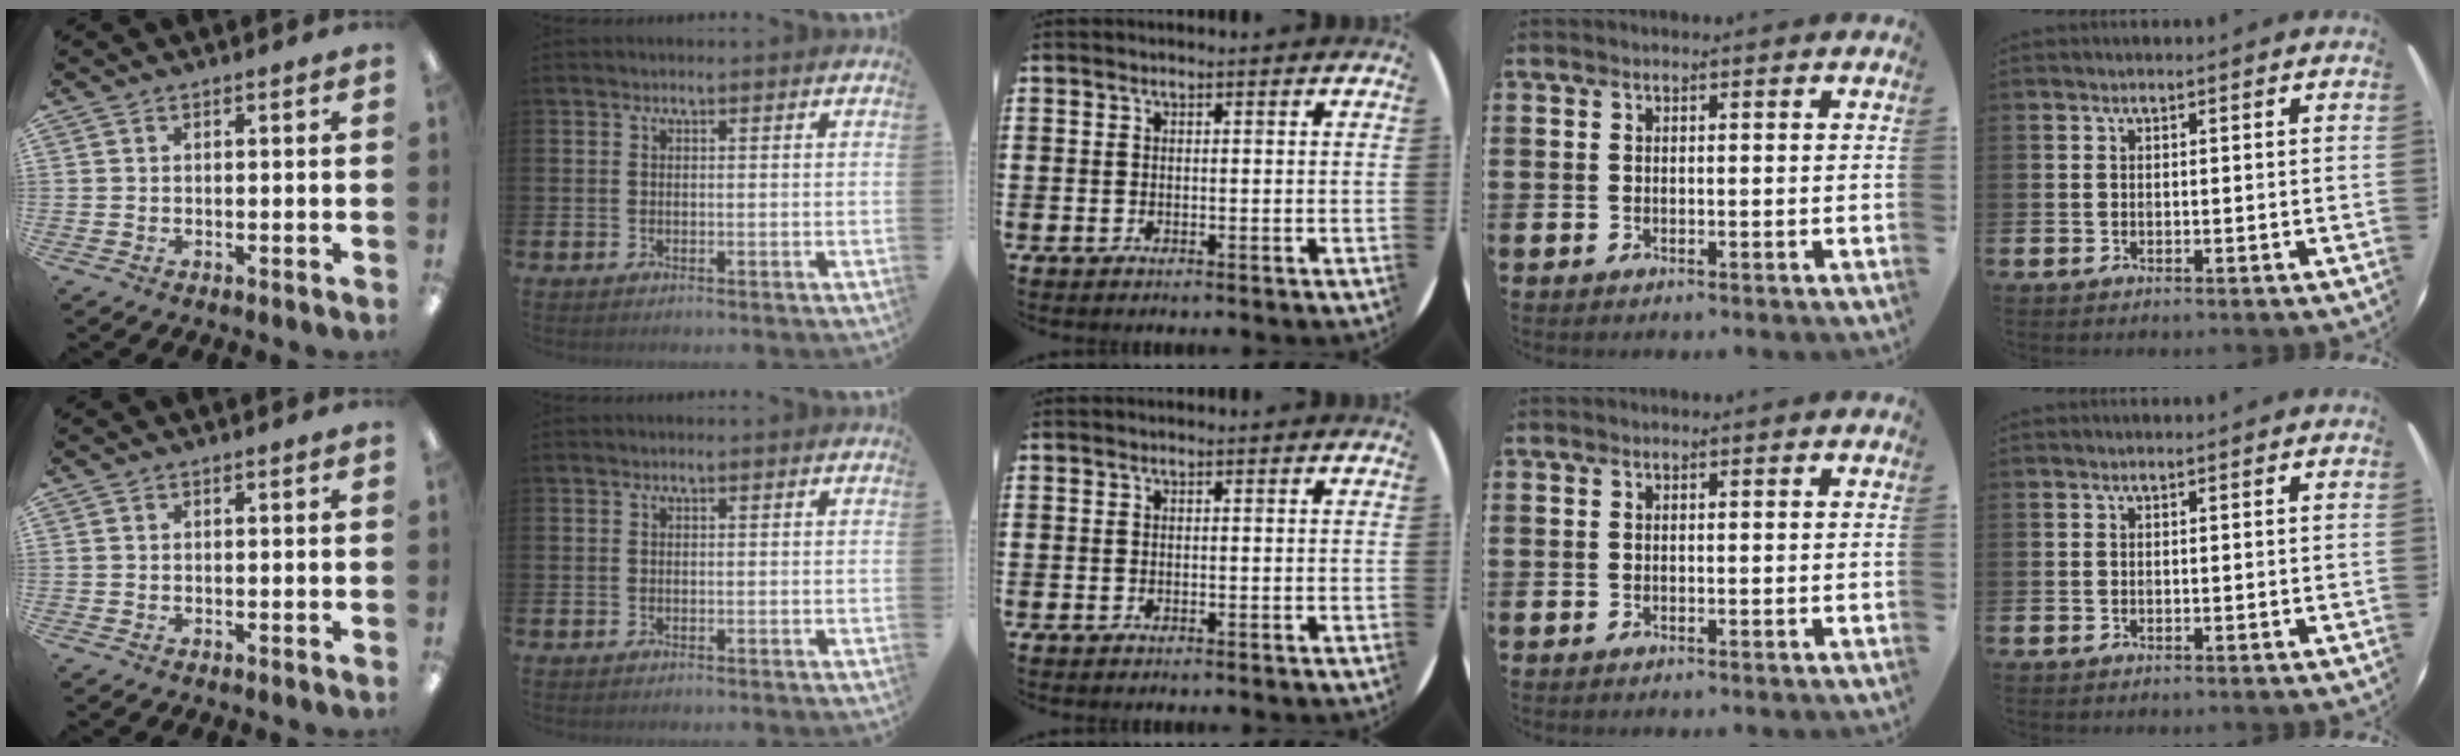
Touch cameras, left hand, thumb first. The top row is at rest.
{}